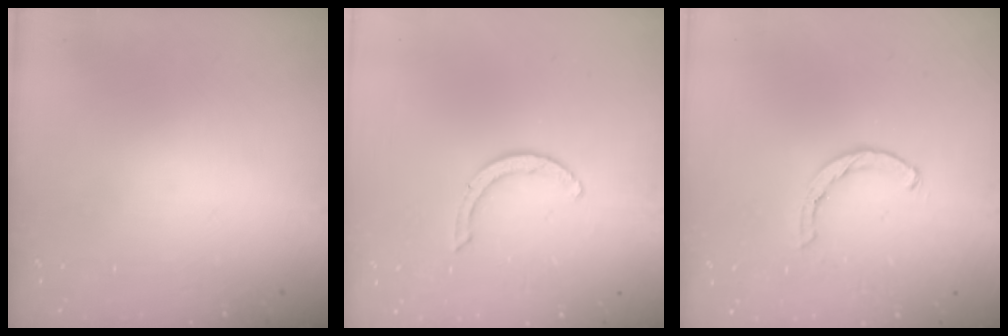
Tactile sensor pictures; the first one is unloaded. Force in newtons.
{"total": 3.1, "press": 3.1, "slide": 0.1}
{"total": 1.4, "press": 1.3, "slide": 0.3}